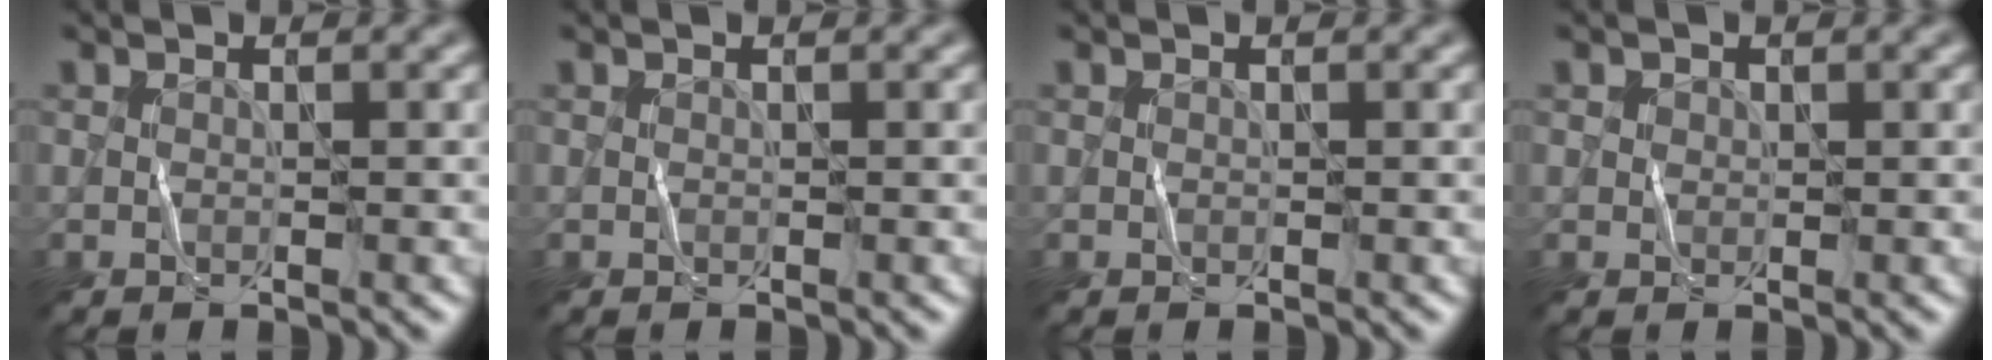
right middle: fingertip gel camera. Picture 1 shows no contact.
{"total": 0.0}
{"total": 0.0}
{"total": 0.7, "force": [0.3, 0.6, 0.1], "torque": [0.001, -0.002, 0.004]}